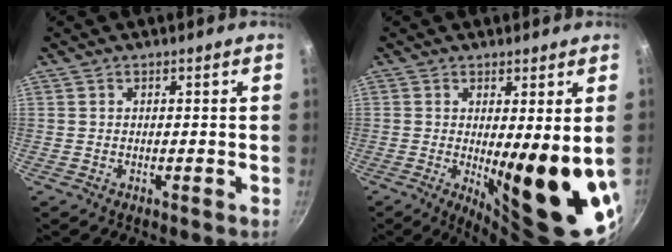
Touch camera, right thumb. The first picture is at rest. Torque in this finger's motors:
{"motor_torque": [2.44, 2.57, 2.38, -0.12, 0.44]}